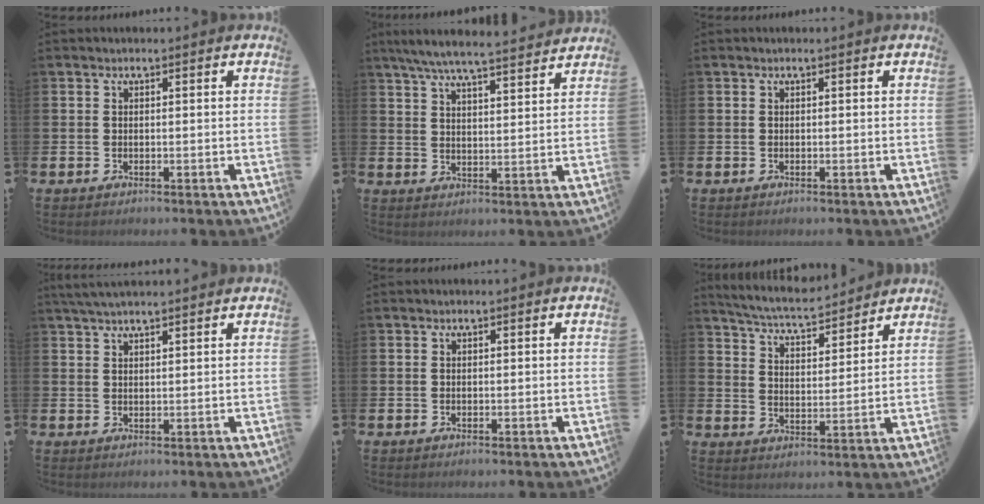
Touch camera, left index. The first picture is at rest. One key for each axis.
{"total": 6.8, "fx": 6.4, "fy": 0.3, "fz": 2.4, "tx": -0.063, "ty": -0.037, "tz": 0.112}
{"total": 0.0}
{"total": 3.2, "fx": 3.0, "fy": 0.3, "fz": 1.3, "tx": -0.029, "ty": -0.003, "tz": 0.055}
{"total": 0.0}
{"total": 5.8, "fx": 5.6, "fy": 0.6, "fz": 1.4, "tx": -0.050, "ty": -0.038, "tz": 0.095}